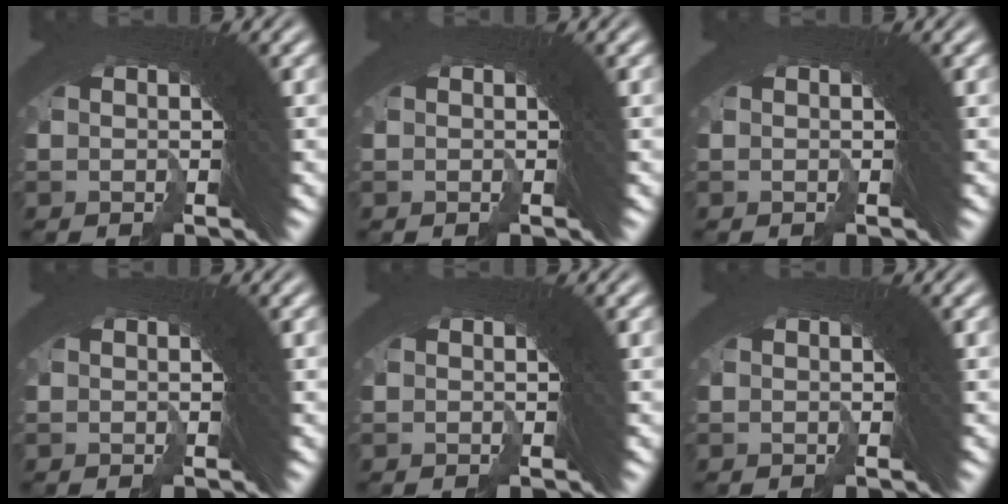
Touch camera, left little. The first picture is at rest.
{"total": 0.0}
{"total": 0.0}
{"total": 0.0}
{"total": 0.0}
{"total": 0.0}